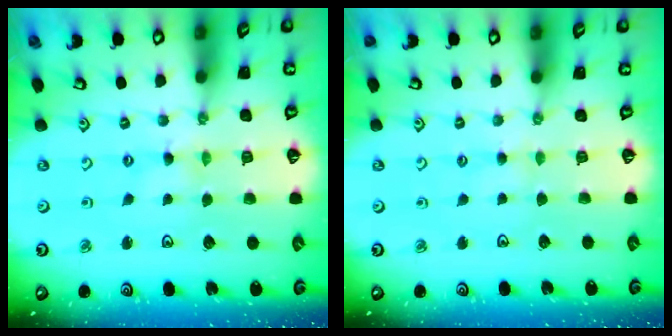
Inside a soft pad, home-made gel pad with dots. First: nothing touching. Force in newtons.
{"total": 1.8, "press": 1.8, "slide": 0.3}